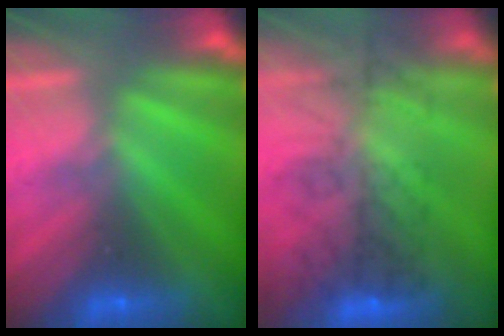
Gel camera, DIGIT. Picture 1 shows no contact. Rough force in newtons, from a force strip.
{"total": 8.2}